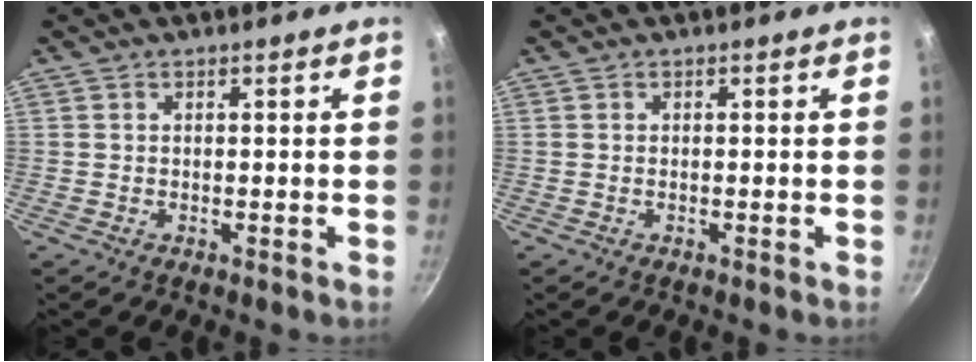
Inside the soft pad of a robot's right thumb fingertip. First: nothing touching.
{"total": 0.0}